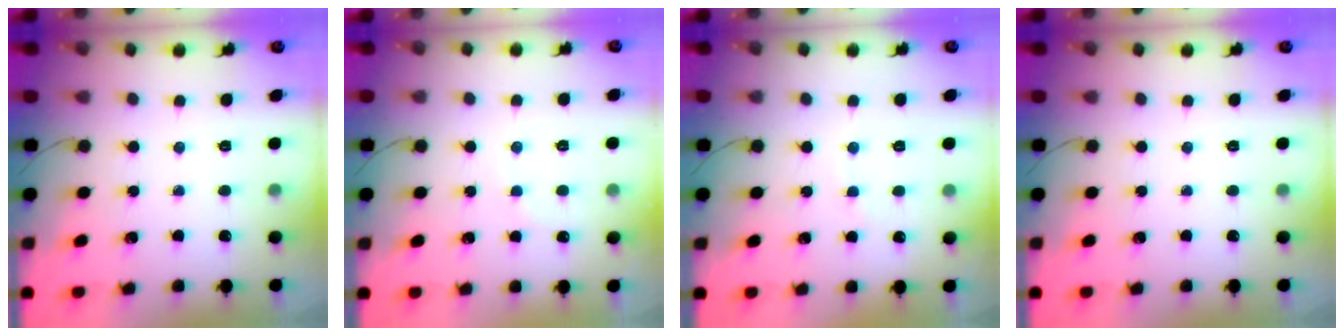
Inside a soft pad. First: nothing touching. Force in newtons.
{"total": 3.5, "press": 3.4, "slide": 1.0}
{"total": 5.2, "press": 5.1, "slide": 1.0}
{"total": 0.0}